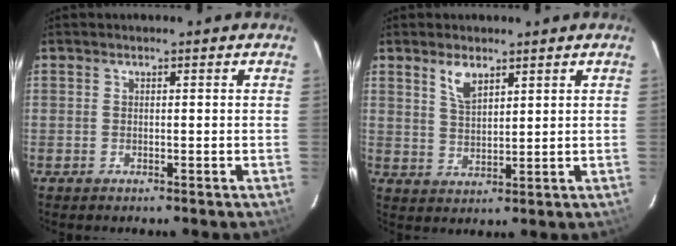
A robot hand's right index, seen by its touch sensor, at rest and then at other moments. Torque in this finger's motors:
{"motor_torque": [0.19, 0.17, 0.23, 0.04]}